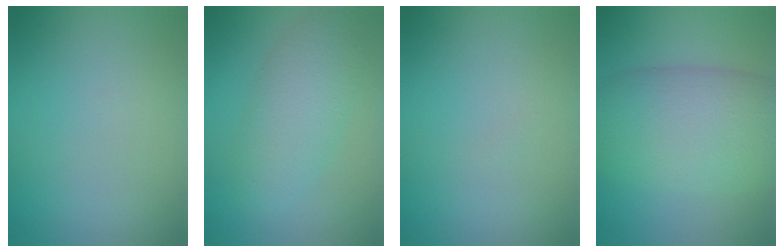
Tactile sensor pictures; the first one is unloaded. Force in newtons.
{"total": 4.9, "press": 4.9, "slide": 0.2}
{"total": 0.0}
{"total": 10.1, "press": 10.1, "slide": 0.2}